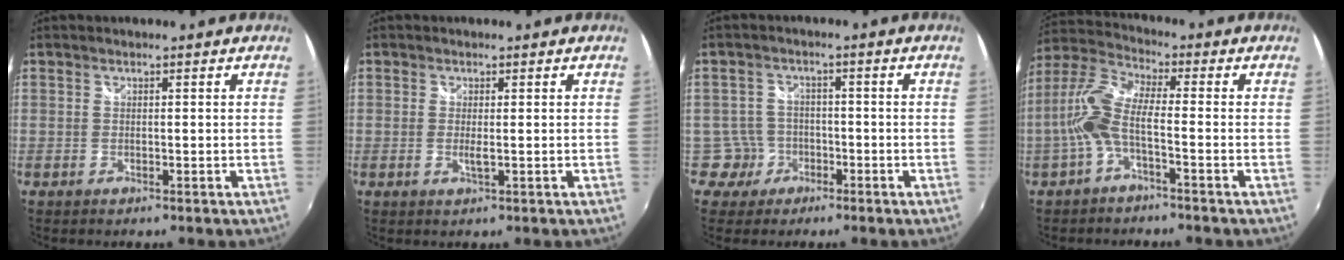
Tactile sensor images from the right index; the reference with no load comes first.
{"total": 1.6, "force": [-0.1, 0.2, 1.6], "torque": [-0.031, -0.005, -0.003]}
{"total": 4.5, "force": [-2.2, 3.9, -0.4], "torque": [0.002, 0.017, -0.038]}
{"total": 8.5, "force": [-2.2, 2.1, 7.9], "torque": [-0.186, 0.011, -0.046]}